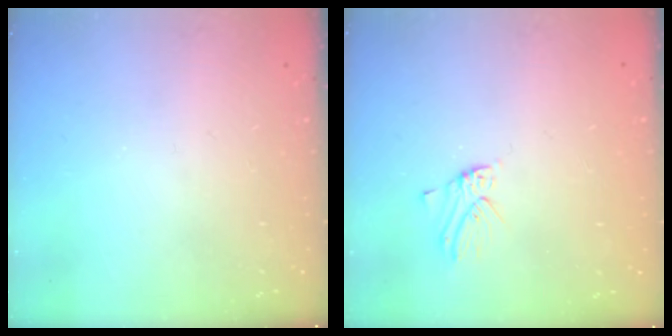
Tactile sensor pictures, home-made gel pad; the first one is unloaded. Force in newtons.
{"total": 2.2, "press": 2.2, "slide": 0.1}